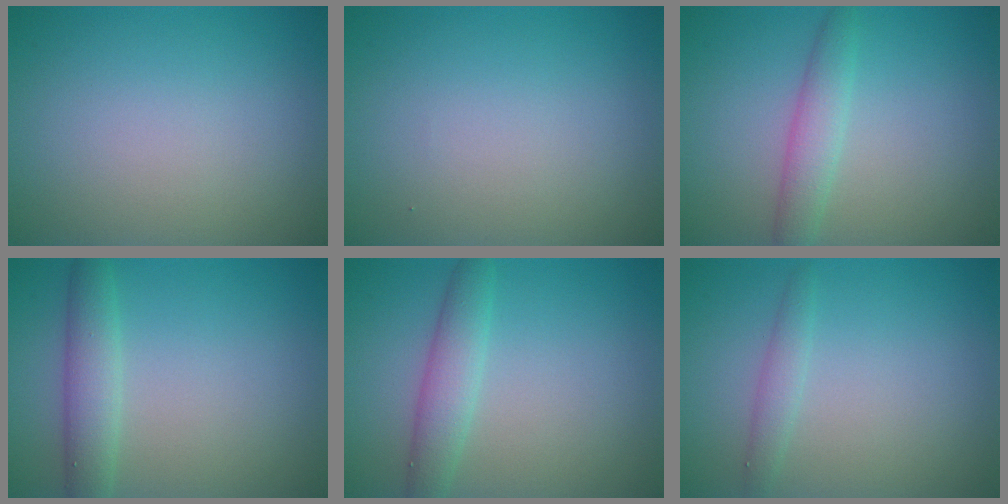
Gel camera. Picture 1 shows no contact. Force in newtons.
{"total": 0.0}
{"total": 2.6, "press": 2.6, "slide": 0.1}
{"total": 3.1, "press": 3.1, "slide": 0.2}
{"total": 2.9, "press": 2.9, "slide": 0.1}
{"total": 1.4, "press": 1.4, "slide": 0.1}